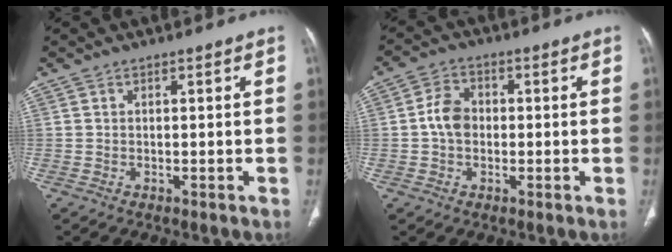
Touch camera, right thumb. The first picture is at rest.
{"total": 5.4, "force": [-0.3, 4.1, 3.4], "torque": [-0.053, 0.013, -0.013]}